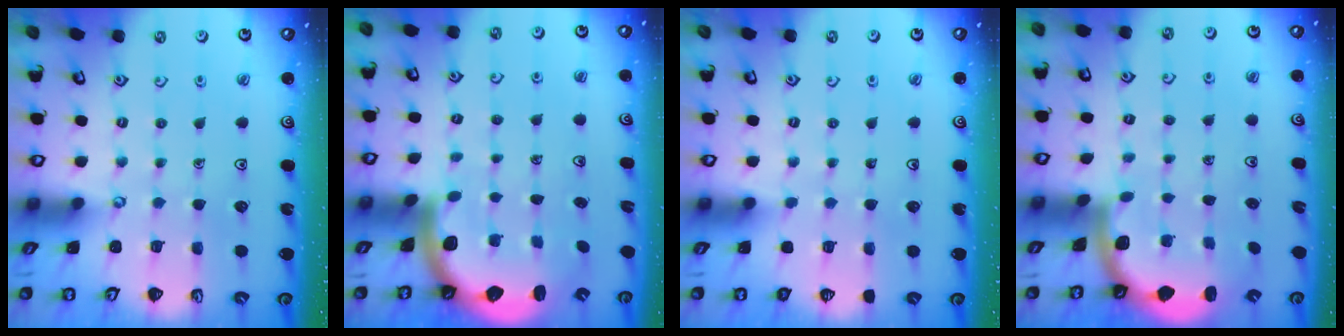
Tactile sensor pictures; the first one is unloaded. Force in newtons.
{"total": 3.0, "press": 2.9, "slide": 0.4}
{"total": 0.0}
{"total": 1.8, "press": 1.8, "slide": 0.1}